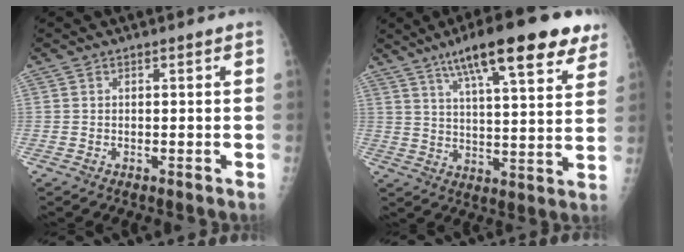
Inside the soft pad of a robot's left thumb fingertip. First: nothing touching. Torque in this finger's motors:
{"motor_torque": [0.26, 0.32, 0.73, -0.49, 0.12]}